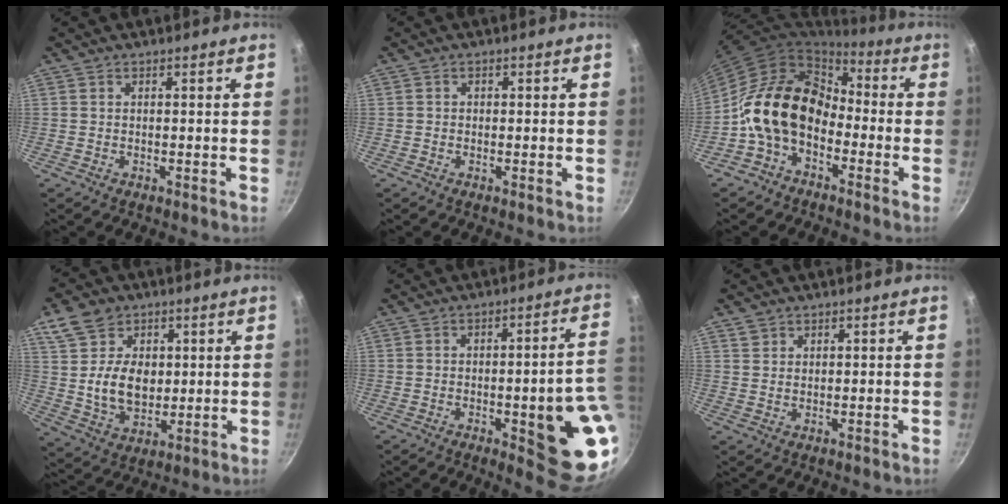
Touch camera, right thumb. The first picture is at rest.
{"total": 0.7, "force": [-0.1, 0.6, 0.3], "torque": [-0.003, 0.003, -0.002]}
{"total": 15.4, "force": [-3.8, 11.1, 10.0], "torque": [-0.146, 0.057, -0.088]}
{"total": 12.7, "force": [3.2, 9.8, 7.5], "torque": [-0.099, -0.019, 0.061]}
{"total": 17.8, "force": [-3.7, 5.0, 16.7], "torque": [-0.157, 0.018, -0.045]}
{"total": 1.8, "force": [1.1, 1.3, 0.5], "torque": [0.000, 0.000, 0.019]}